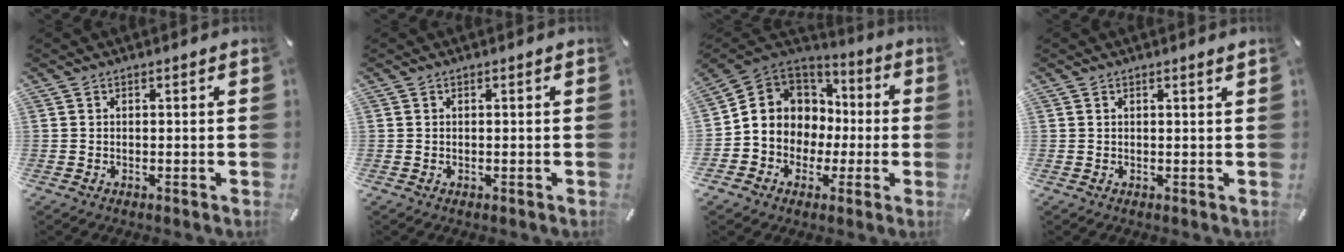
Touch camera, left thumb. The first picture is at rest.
{"total": 0.0}
{"total": 9.4, "force": [-1.2, 9.3, 1.0], "torque": [-0.041, -0.005, -0.014]}
{"total": 0.9, "force": [0.6, 0.0, 0.7], "torque": [-0.012, 0.000, 0.010]}